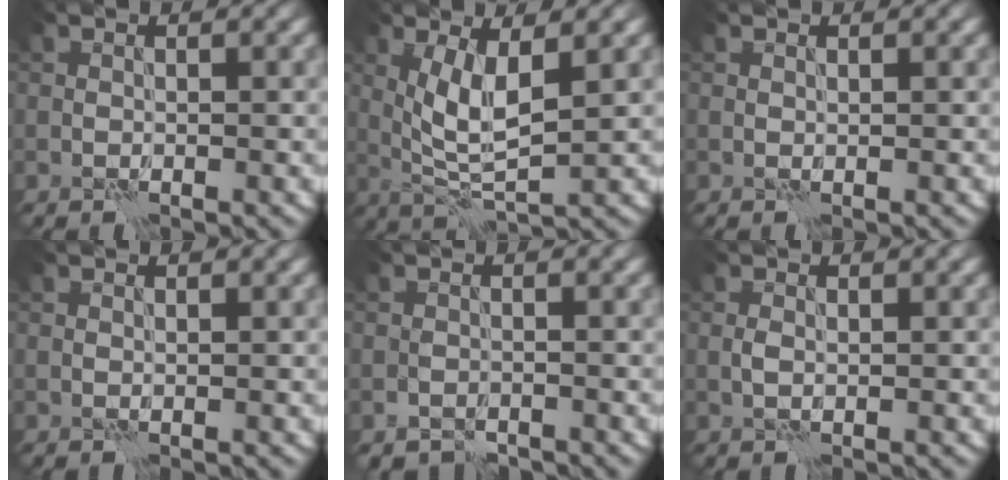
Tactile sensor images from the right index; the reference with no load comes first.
{"total": 4.8, "force": [0.9, 1.5, 4.5], "torque": [-0.094, -0.007, 0.022]}
{"total": 0.0}
{"total": 0.0}
{"total": 1.7, "force": [-1.4, 0.8, 0.3], "torque": [-0.001, 0.000, -0.030]}
{"total": 0.8, "force": [-0.2, 0.4, 0.6], "torque": [-0.014, 0.000, -0.003]}